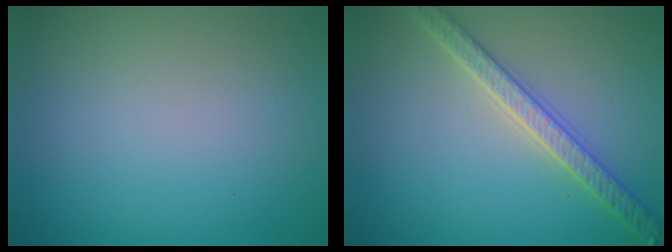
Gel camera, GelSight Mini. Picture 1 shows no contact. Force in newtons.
{"total": 3.6, "press": 3.5, "slide": 0.7}